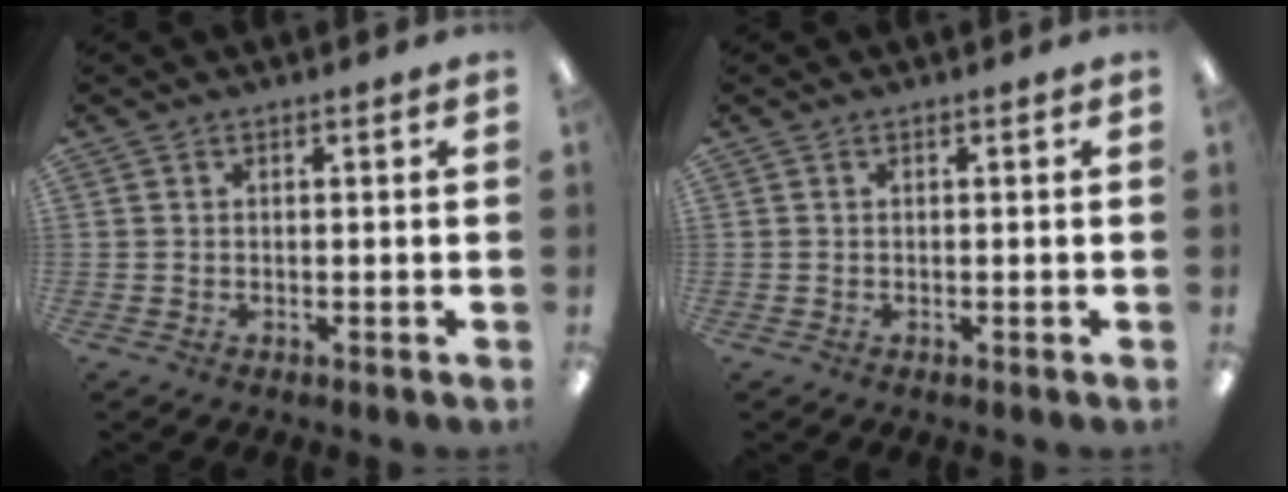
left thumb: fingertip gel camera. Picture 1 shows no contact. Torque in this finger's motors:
{"motor_torque": [-0.02, 0.03, 0.00, 0.00, 0.00]}